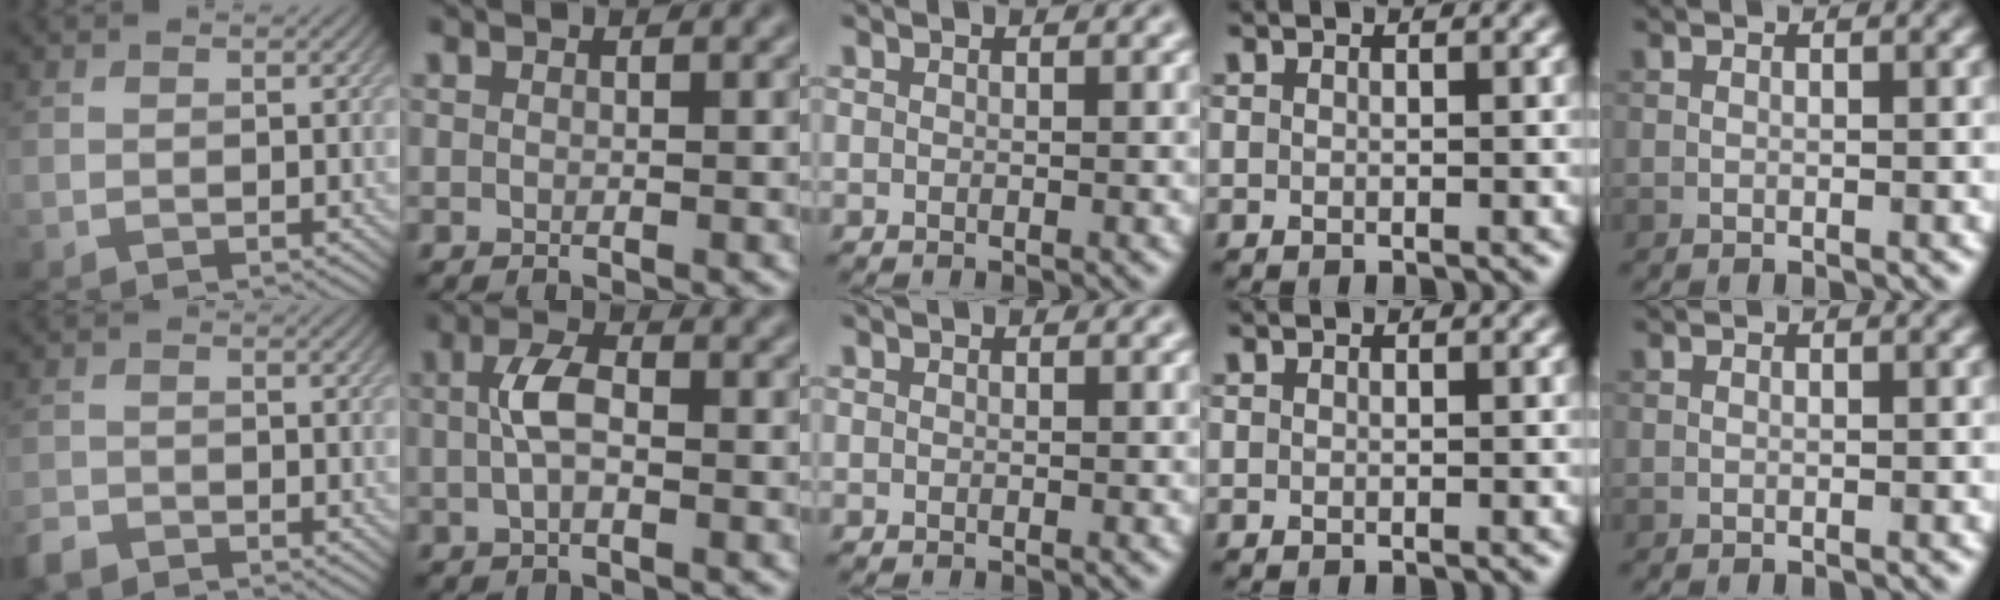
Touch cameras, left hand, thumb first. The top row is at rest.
{"thumb": {"total": 2.3, "force": [-2.1, 0.9, 0.6], "torque": [-0.013, -0.006, -0.048]}, "index": {"total": 3.1, "force": [0.1, 1.4, 2.7], "torque": [-0.057, 0.008, -0.005]}}